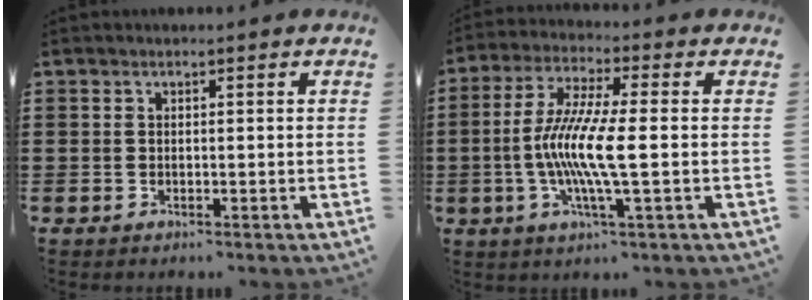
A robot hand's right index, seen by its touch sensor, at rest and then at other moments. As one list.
[{"total": 9.5, "force": [-1.2, 0.7, 9.4], "torque": [-0.201, -0.019, -0.033]}]